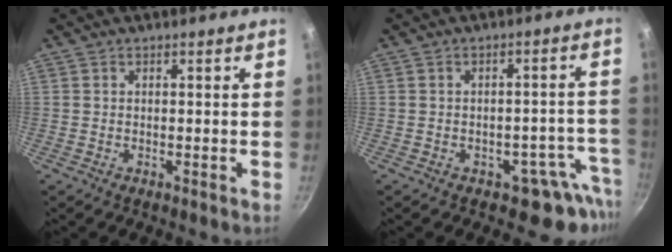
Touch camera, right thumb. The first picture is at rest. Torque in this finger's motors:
{"motor_torque": [-0.15, 0.17, 0.05, 0.04, 0.00]}